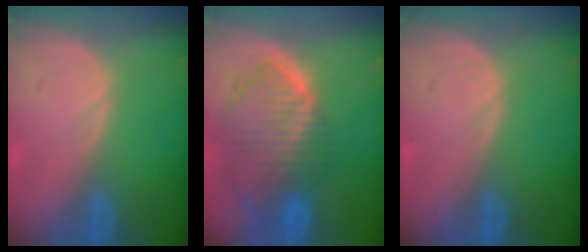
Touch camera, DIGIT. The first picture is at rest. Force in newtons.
{"total": 9.9, "press": 8.5, "slide": 5.1}
{"total": 0.0}